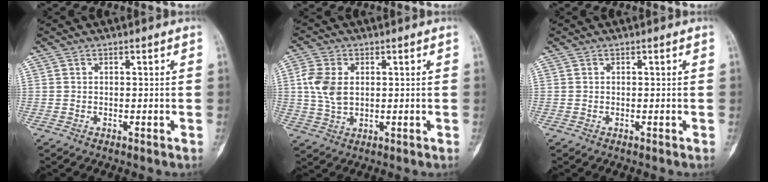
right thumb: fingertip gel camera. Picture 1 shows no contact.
{"total": 6.9, "force": [1.0, 4.5, 5.1], "torque": [-0.107, 0.004, 0.022]}
{"total": 0.0}